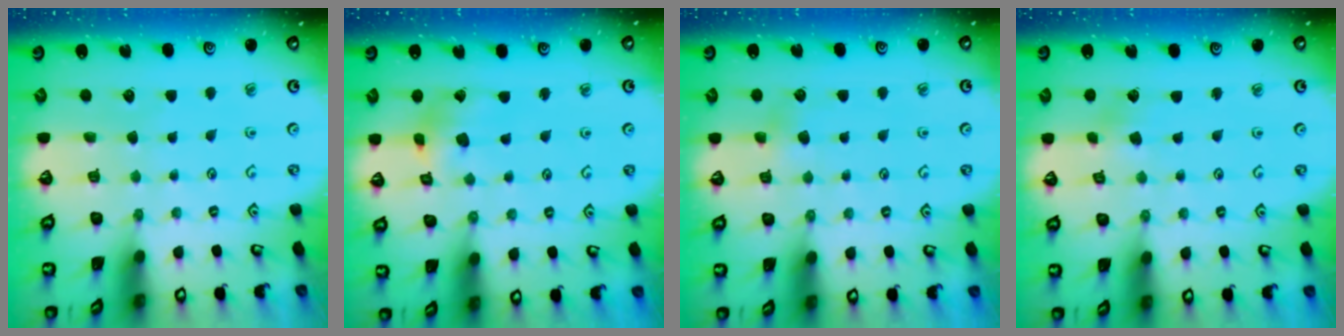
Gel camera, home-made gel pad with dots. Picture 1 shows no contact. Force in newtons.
{"total": 7.7, "press": 7.7, "slide": 0.9}
{"total": 3.4, "press": 3.4, "slide": 0.4}
{"total": 2.3, "press": 2.3, "slide": 0.4}